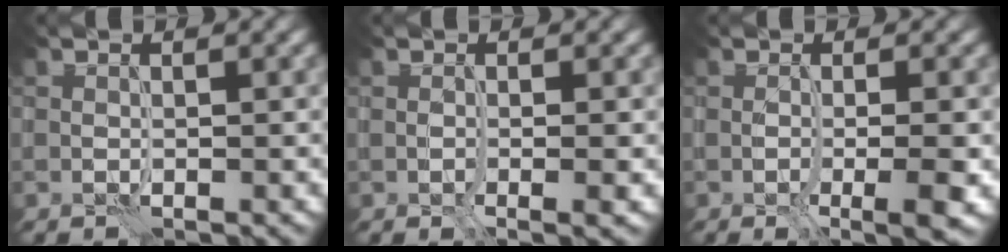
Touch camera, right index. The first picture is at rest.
{"total": 1.4, "force": [-0.3, 0.1, 1.4], "torque": [-0.018, -0.001, -0.004]}
{"total": 3.4, "force": [-0.9, 0.5, 3.2], "torque": [-0.045, -0.005, -0.011]}